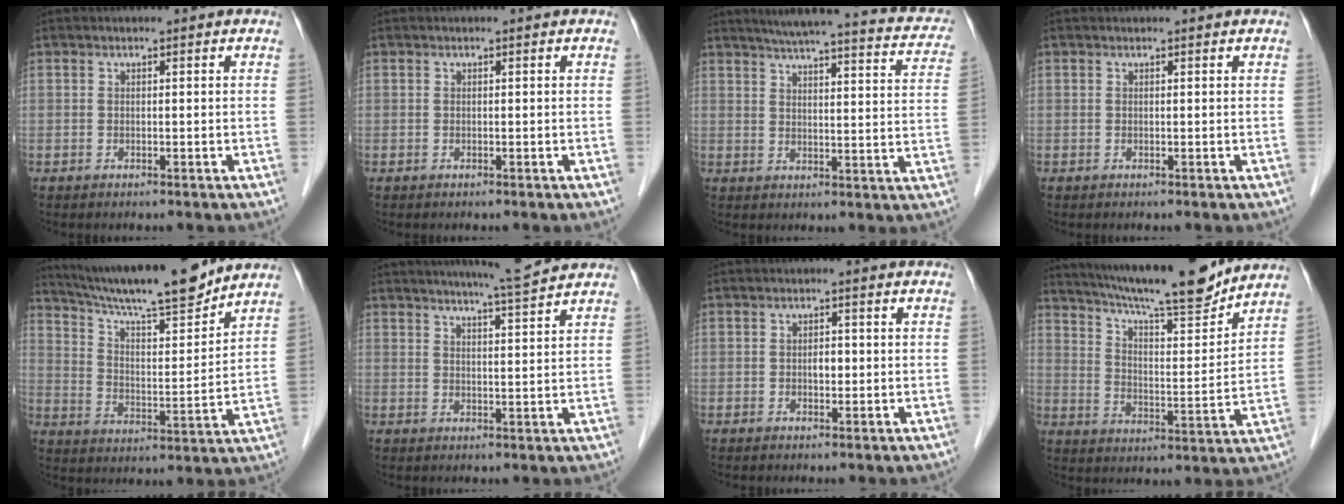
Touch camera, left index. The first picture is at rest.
{"total": 0.0}
{"total": 21.4, "force": [18.0, 3.6, 11.0], "torque": [-0.146, 0.007, 0.209]}
{"total": 0.9, "force": [0.9, 0.1, 0.2], "torque": [-0.008, 0.012, 0.013]}
{"total": 17.1, "force": [15.2, 0.8, 7.8], "torque": [-0.135, 0.001, 0.247]}
{"total": 6.8, "force": [6.3, -0.9, 2.4], "torque": [-0.048, -0.002, 0.091]}
{"total": 1.6, "force": [-0.1, 0.9, 1.2], "torque": [-0.019, 0.003, -0.002]}
{"total": 17.9, "force": [15.9, 1.0, 8.2], "torque": [-0.138, -0.002, 0.245]}